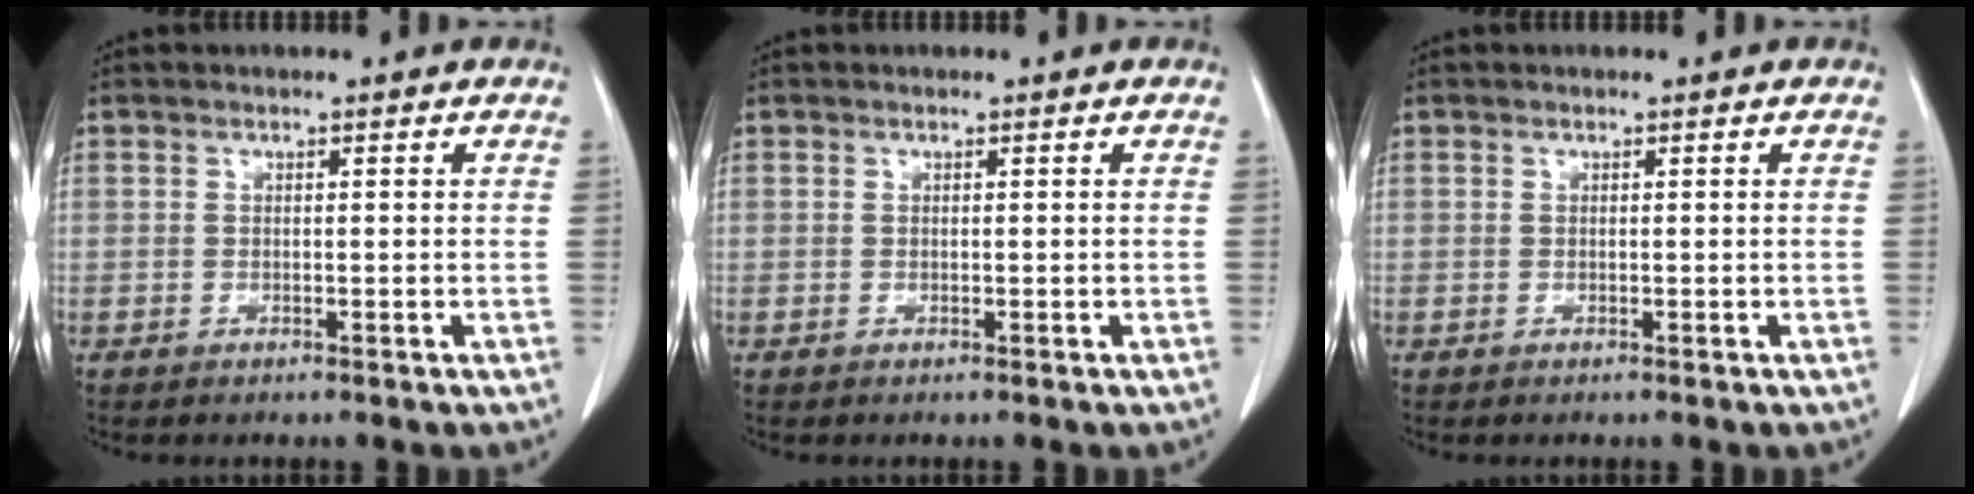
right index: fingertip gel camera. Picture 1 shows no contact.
{"total": 0.0}
{"total": 0.0}